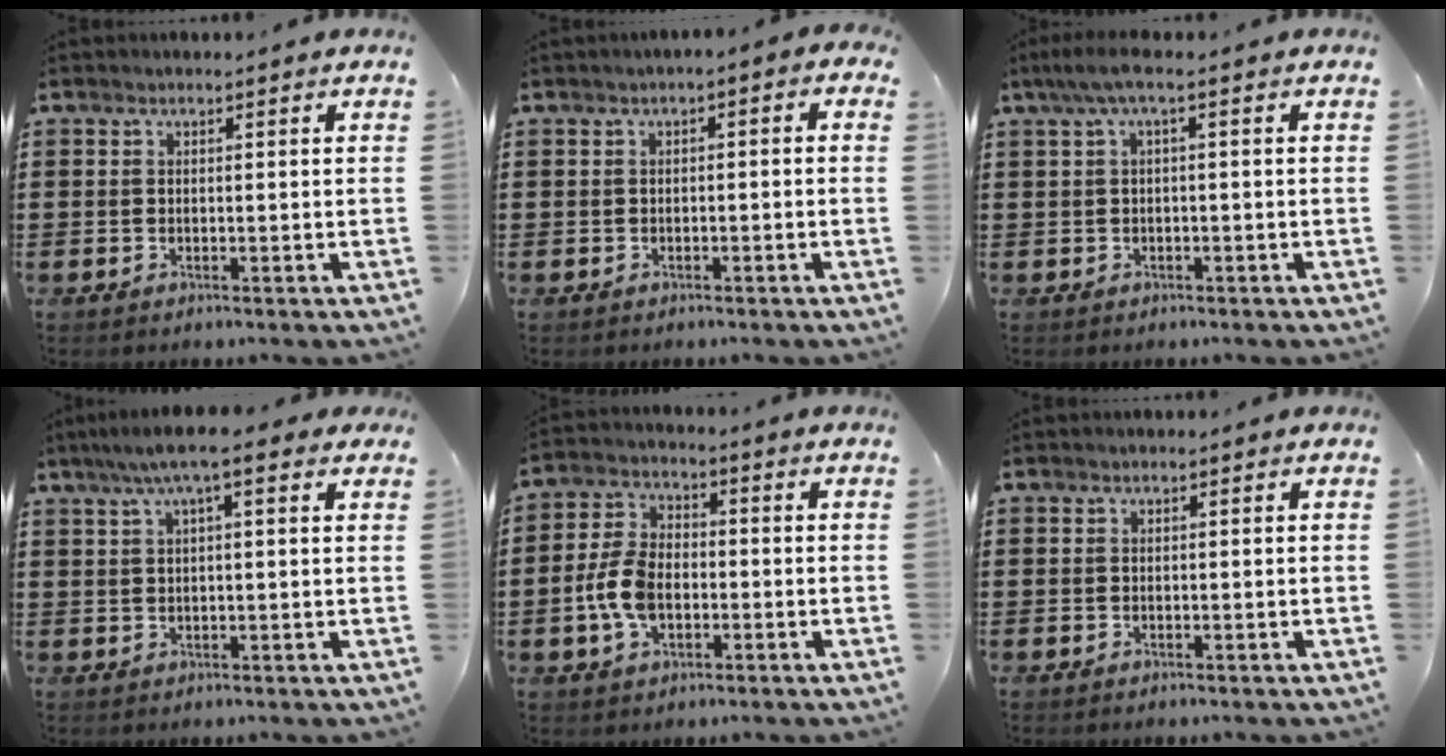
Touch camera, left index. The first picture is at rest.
{"total": 1.2, "force": [-1.1, 0.3, 0.4], "torque": [-0.011, 0.004, -0.025]}
{"total": 3.2, "force": [-0.1, 0.3, 3.1], "torque": [-0.064, -0.001, -0.006]}
{"total": 6.4, "force": [3.8, 1.1, 5.0], "torque": [-0.105, 0.008, 0.065]}
{"total": 7.5, "force": [-1.7, 4.7, 5.6], "torque": [-0.140, 0.002, -0.038]}
{"total": 0.0}